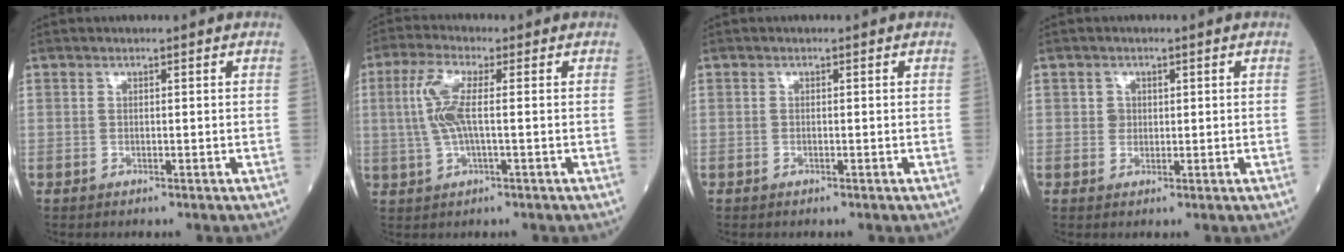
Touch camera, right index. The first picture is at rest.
{"total": 6.3, "force": [0.5, 1.3, 6.2], "torque": [-0.147, 0.009, 0.008]}
{"total": 0.0}
{"total": 1.6, "force": [0.3, 1.5, 0.5], "torque": [-0.006, 0.000, 0.005]}